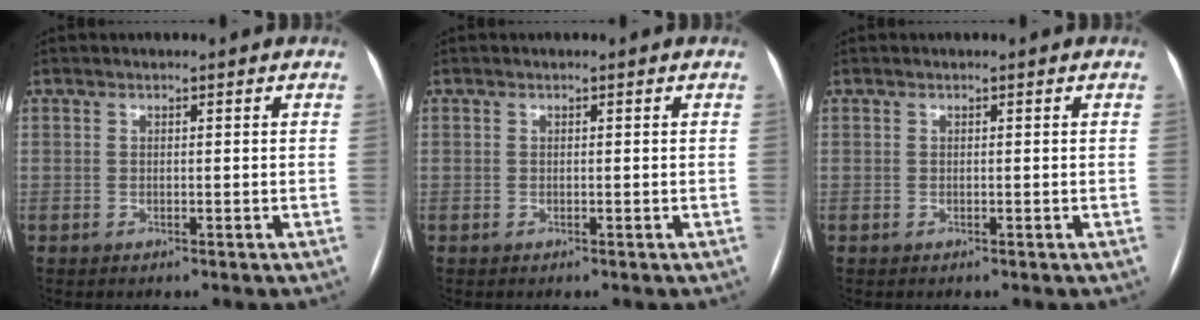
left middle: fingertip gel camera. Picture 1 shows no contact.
{"total": 0.0}
{"total": 0.0}